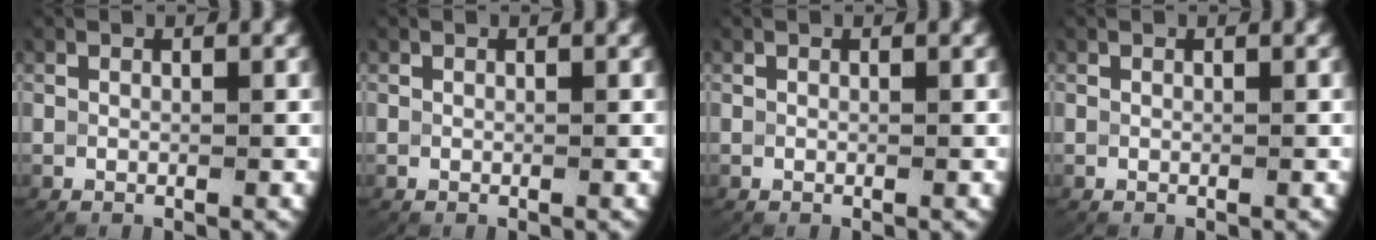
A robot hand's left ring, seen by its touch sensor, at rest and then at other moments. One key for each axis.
{"total": 0.0}
{"total": 0.0}
{"total": 0.0}